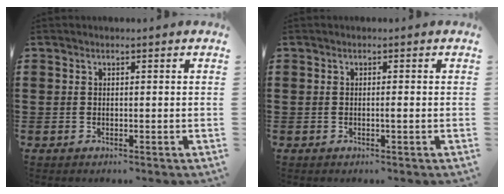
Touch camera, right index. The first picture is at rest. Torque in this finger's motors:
{"motor_torque": [0.89, 0.13, 0.01, 0.04]}